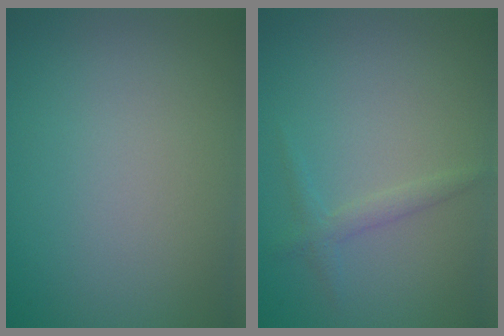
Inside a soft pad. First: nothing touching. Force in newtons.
{"total": 1.3, "press": 1.3, "slide": 0.1}